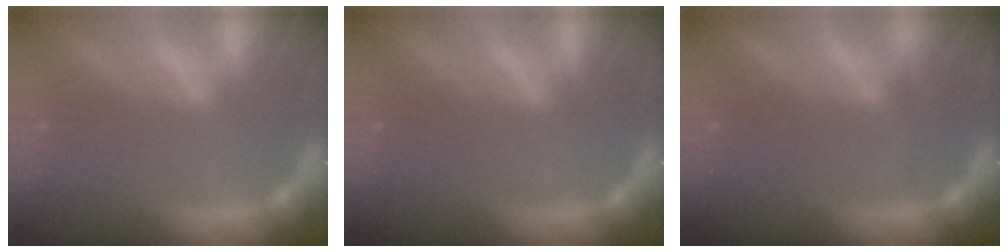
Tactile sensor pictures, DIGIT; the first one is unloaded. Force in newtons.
{"total": 0.0}
{"total": 0.9}